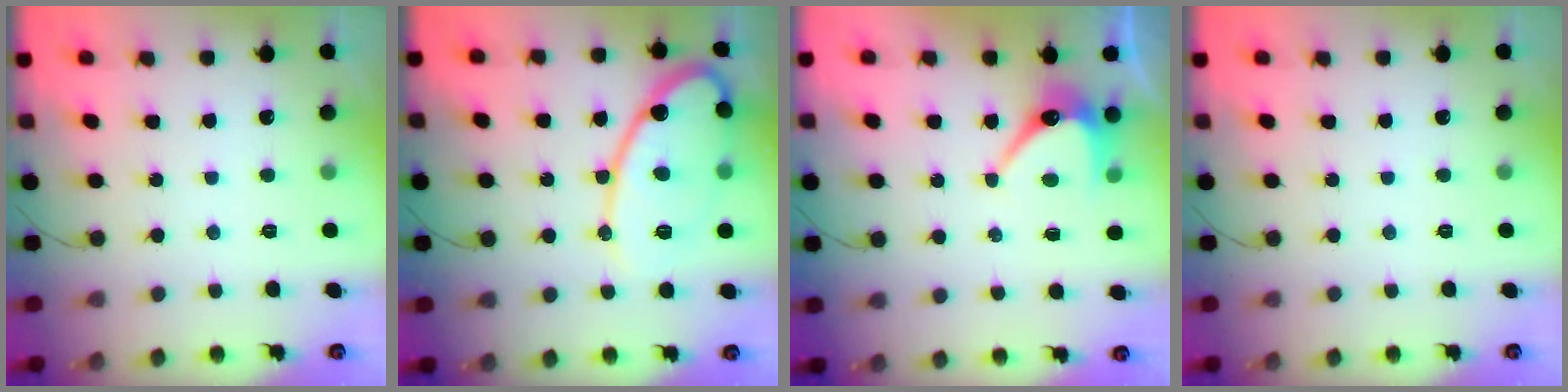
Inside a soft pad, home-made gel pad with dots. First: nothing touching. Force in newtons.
{"total": 16.0, "press": 16.0, "slide": 1.3}
{"total": 6.2, "press": 6.2, "slide": 0.4}
{"total": 0.0}